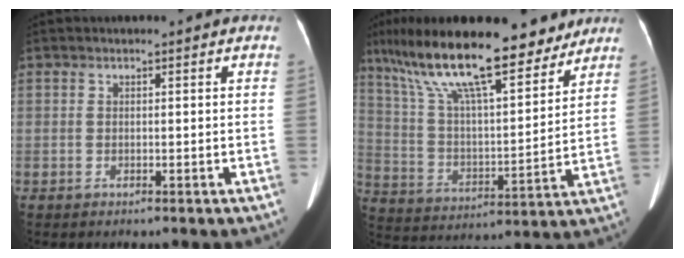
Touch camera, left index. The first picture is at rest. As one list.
[{"total": 22.3, "force": [16.6, 5.0, 14.0], "torque": [-0.254, 0.013, 0.283]}]